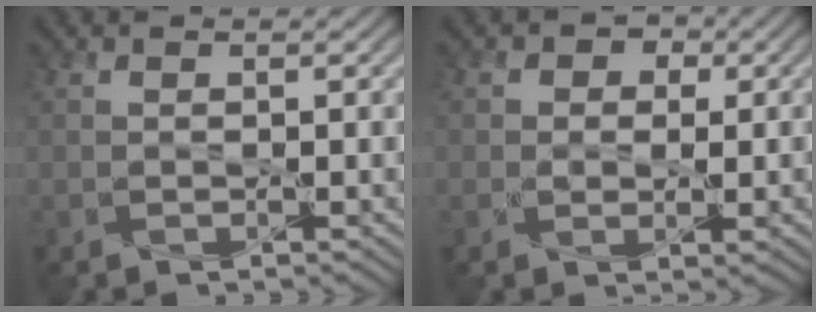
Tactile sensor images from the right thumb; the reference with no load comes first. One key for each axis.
{"total": 4.0, "fx": 1.0, "fy": 3.2, "fz": 2.1, "tx": -0.026, "ty": -0.001, "tz": 0.006}